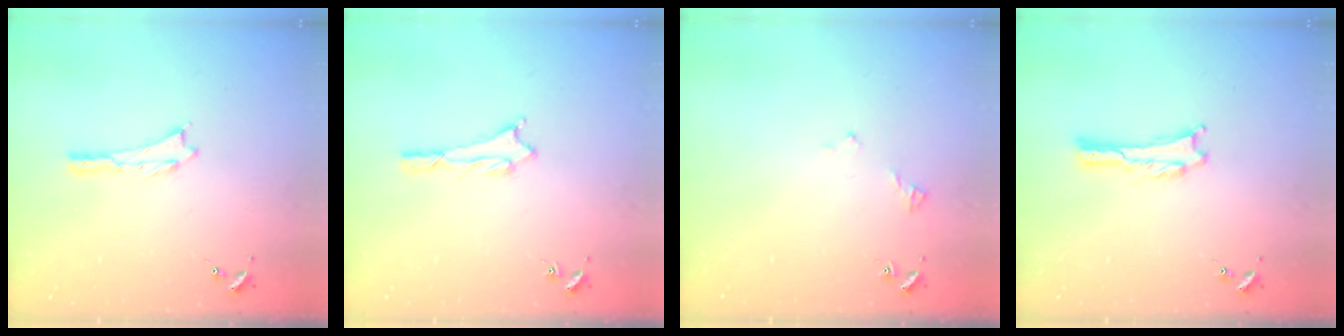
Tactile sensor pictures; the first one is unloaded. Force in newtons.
{"total": 1.1, "press": 1.1, "slide": 0.1}
{"total": 2.9, "press": 2.9, "slide": 0.3}
{"total": 0.0}